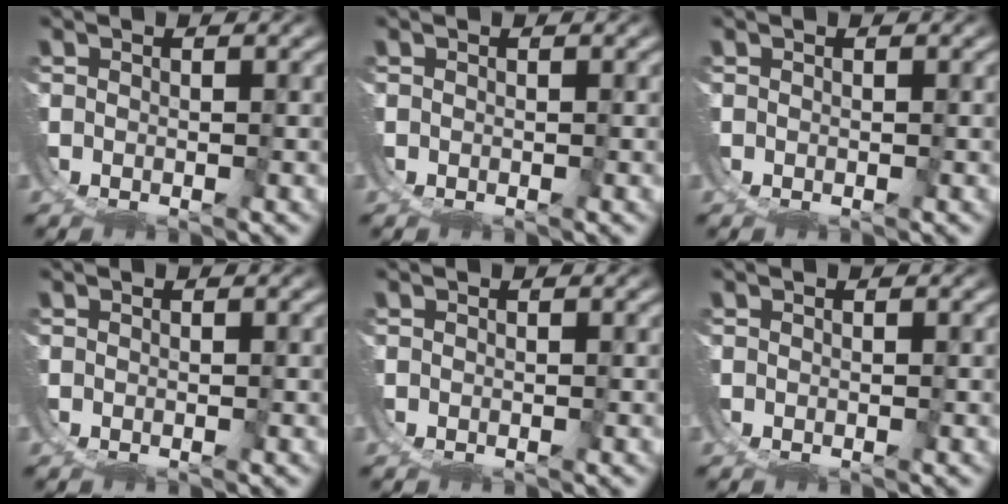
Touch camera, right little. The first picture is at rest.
{"total": 0.0}
{"total": 0.0}
{"total": 0.0}
{"total": 0.0}
{"total": 0.0}